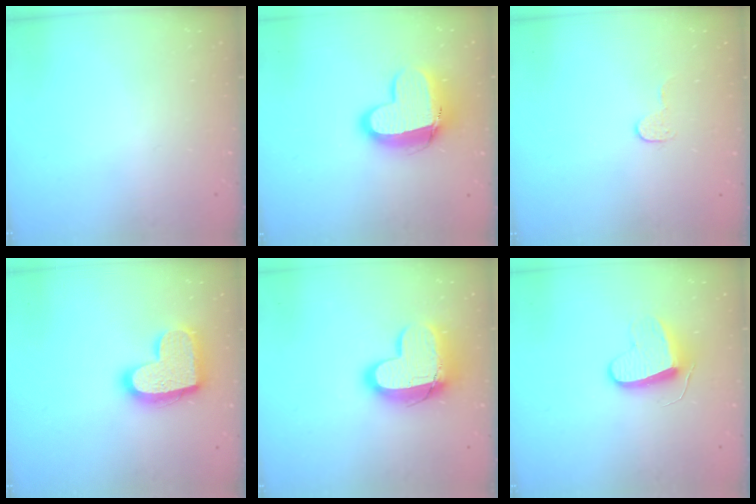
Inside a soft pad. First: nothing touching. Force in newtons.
{"total": 13.5, "press": 13.5, "slide": 1.4}
{"total": 5.7, "press": 5.7, "slide": 0.2}
{"total": 18.5, "press": 18.5, "slide": 1.0}
{"total": 15.2, "press": 15.2, "slide": 1.3}
{"total": 9.2, "press": 9.2, "slide": 0.5}